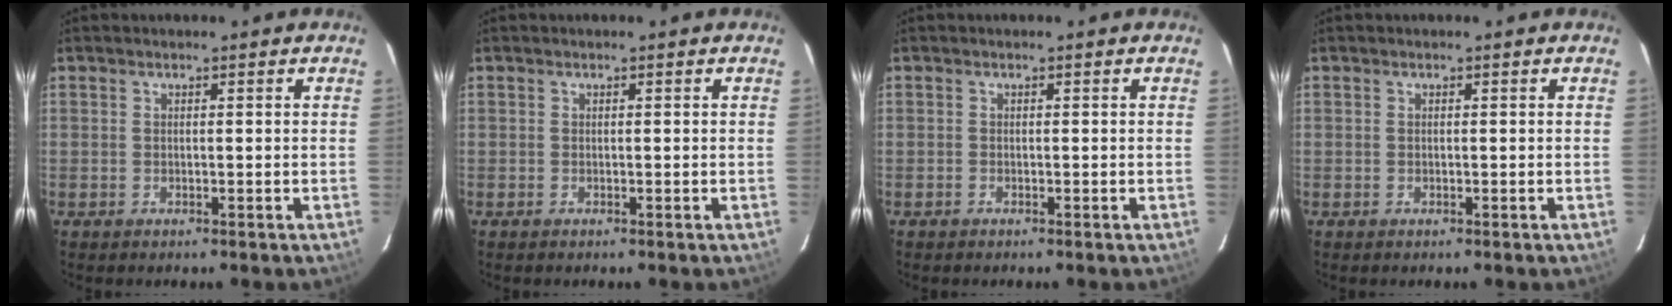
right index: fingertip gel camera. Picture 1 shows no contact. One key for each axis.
{"total": 0.0}
{"total": 0.0}
{"total": 0.0}